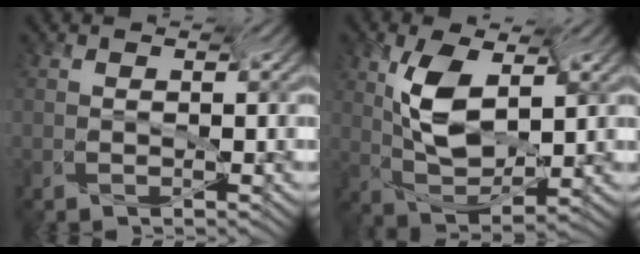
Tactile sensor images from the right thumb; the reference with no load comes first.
{"total": 7.4, "force": [-0.5, 4.4, 5.9], "torque": [-0.124, 0.007, 0.006]}